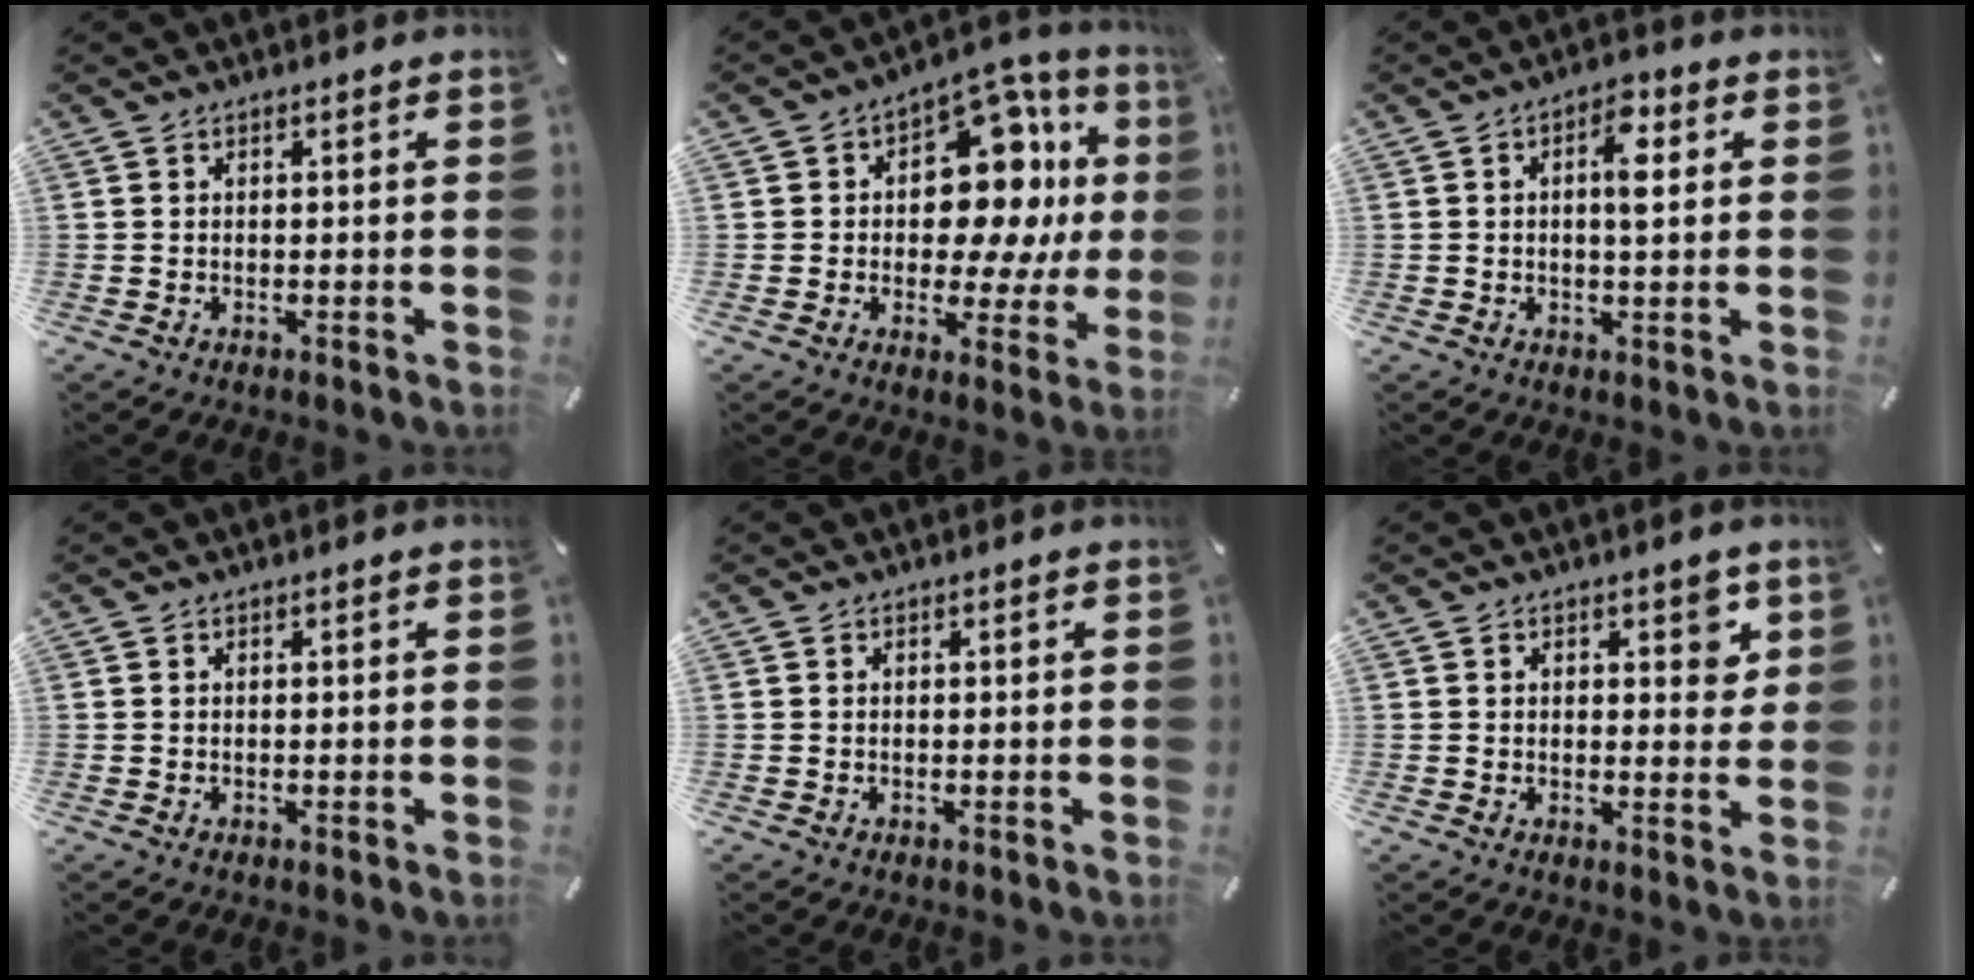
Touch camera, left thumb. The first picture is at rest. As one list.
[{"total": 15.8, "force": [3.4, 10.4, 11.4], "torque": [-0.150, -0.034, 0.057]}, {"total": 6.3, "force": [1.3, 2.7, 5.5], "torque": [-0.080, -0.001, 0.013]}, {"total": 0.0}, {"total": 0.0}, {"total": 4.5, "force": [2.0, 2.7, 3.0], "torque": [-0.023, -0.006, 0.027]}]